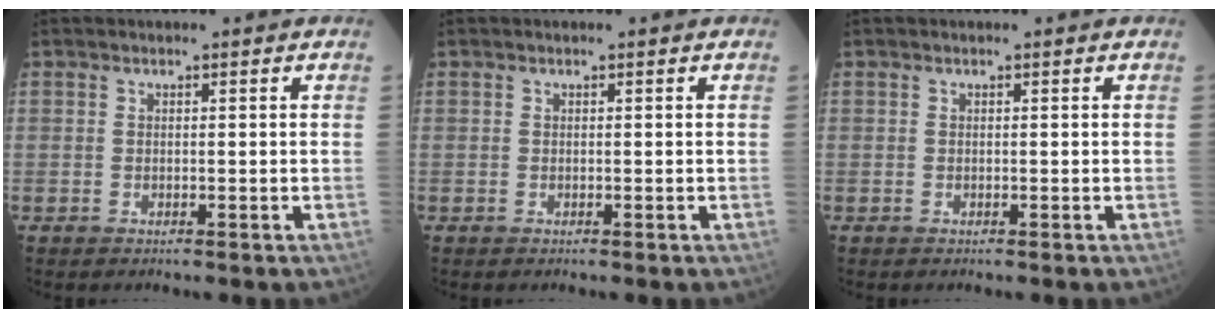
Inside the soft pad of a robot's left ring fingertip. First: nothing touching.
{"total": 0.0}
{"total": 0.0}